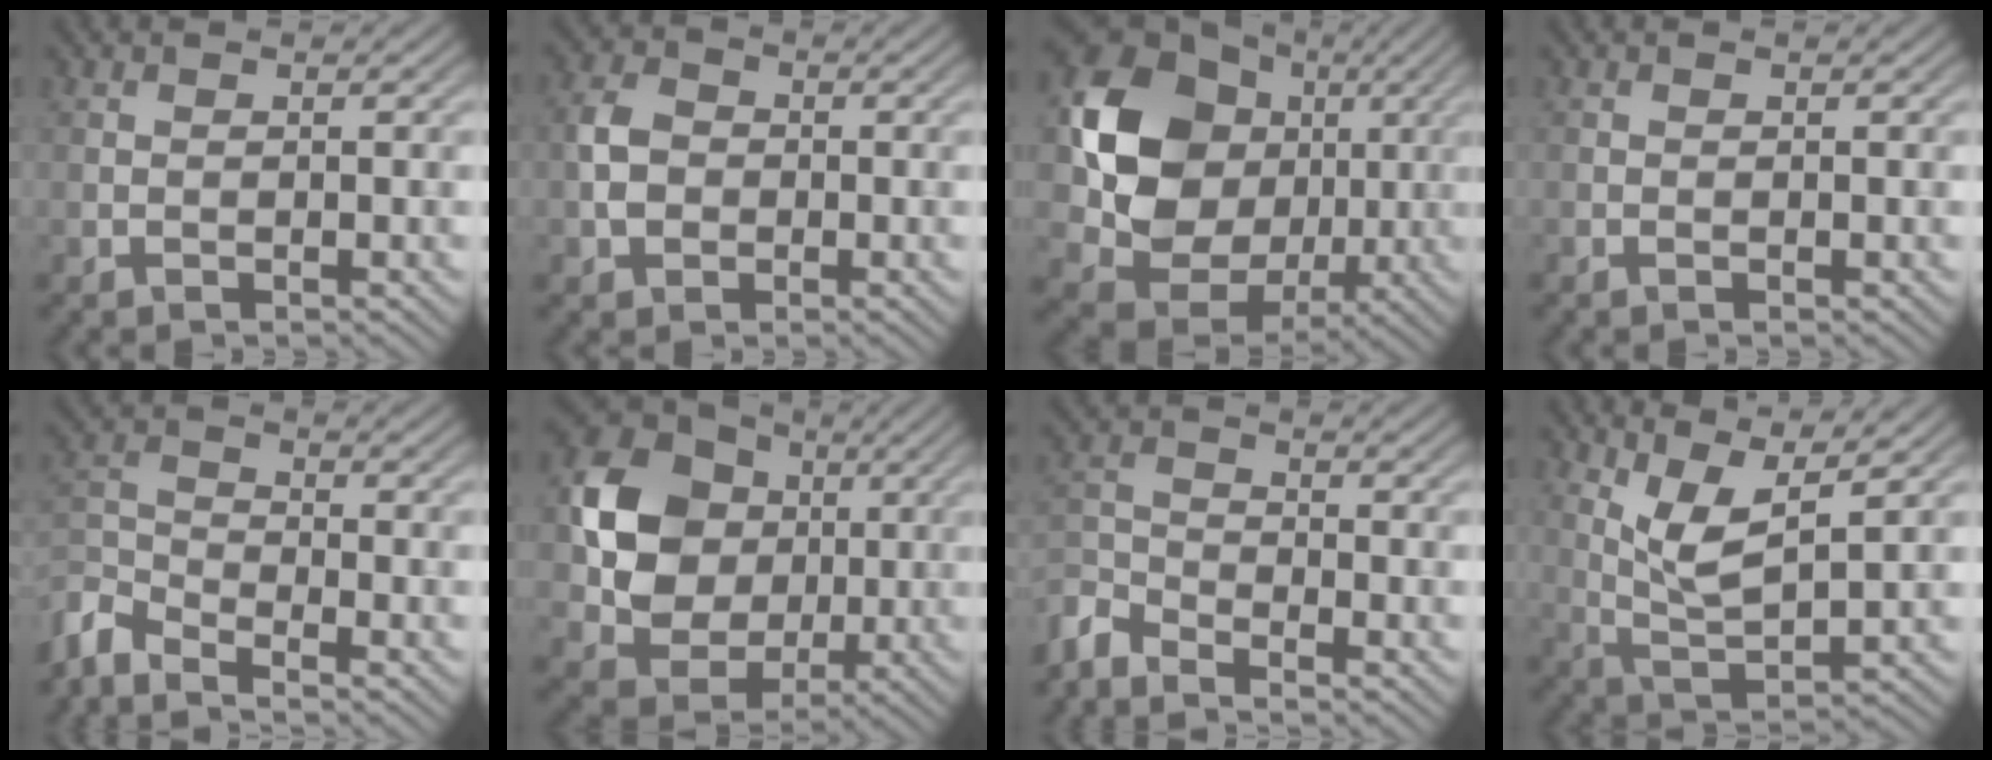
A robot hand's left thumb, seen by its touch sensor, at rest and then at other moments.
{"total": 3.6, "force": [-0.6, 3.0, 1.9], "torque": [-0.042, 0.004, -0.018]}
{"total": 14.9, "force": [1.5, 12.6, 7.7], "torque": [-0.170, -0.018, 0.021]}
{"total": 0.0}
{"total": 5.7, "force": [-4.8, 1.6, 2.5], "torque": [-0.063, -0.010, -0.113]}
{"total": 12.4, "force": [1.3, 10.6, 6.3], "torque": [-0.148, -0.002, 0.015]}
{"total": 4.9, "force": [-4.4, 1.3, 1.8], "torque": [-0.045, -0.011, -0.105]}
{"total": 6.9, "force": [3.7, 1.7, 5.6], "torque": [-0.120, -0.003, 0.079]}